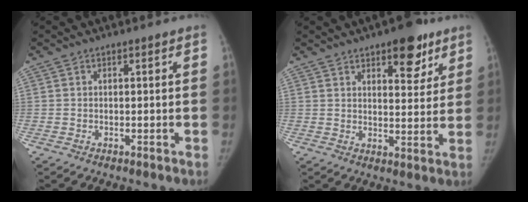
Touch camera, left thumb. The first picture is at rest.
{"total": 9.7, "force": [5.9, 4.3, 6.4], "torque": [-0.055, -0.030, 0.081]}